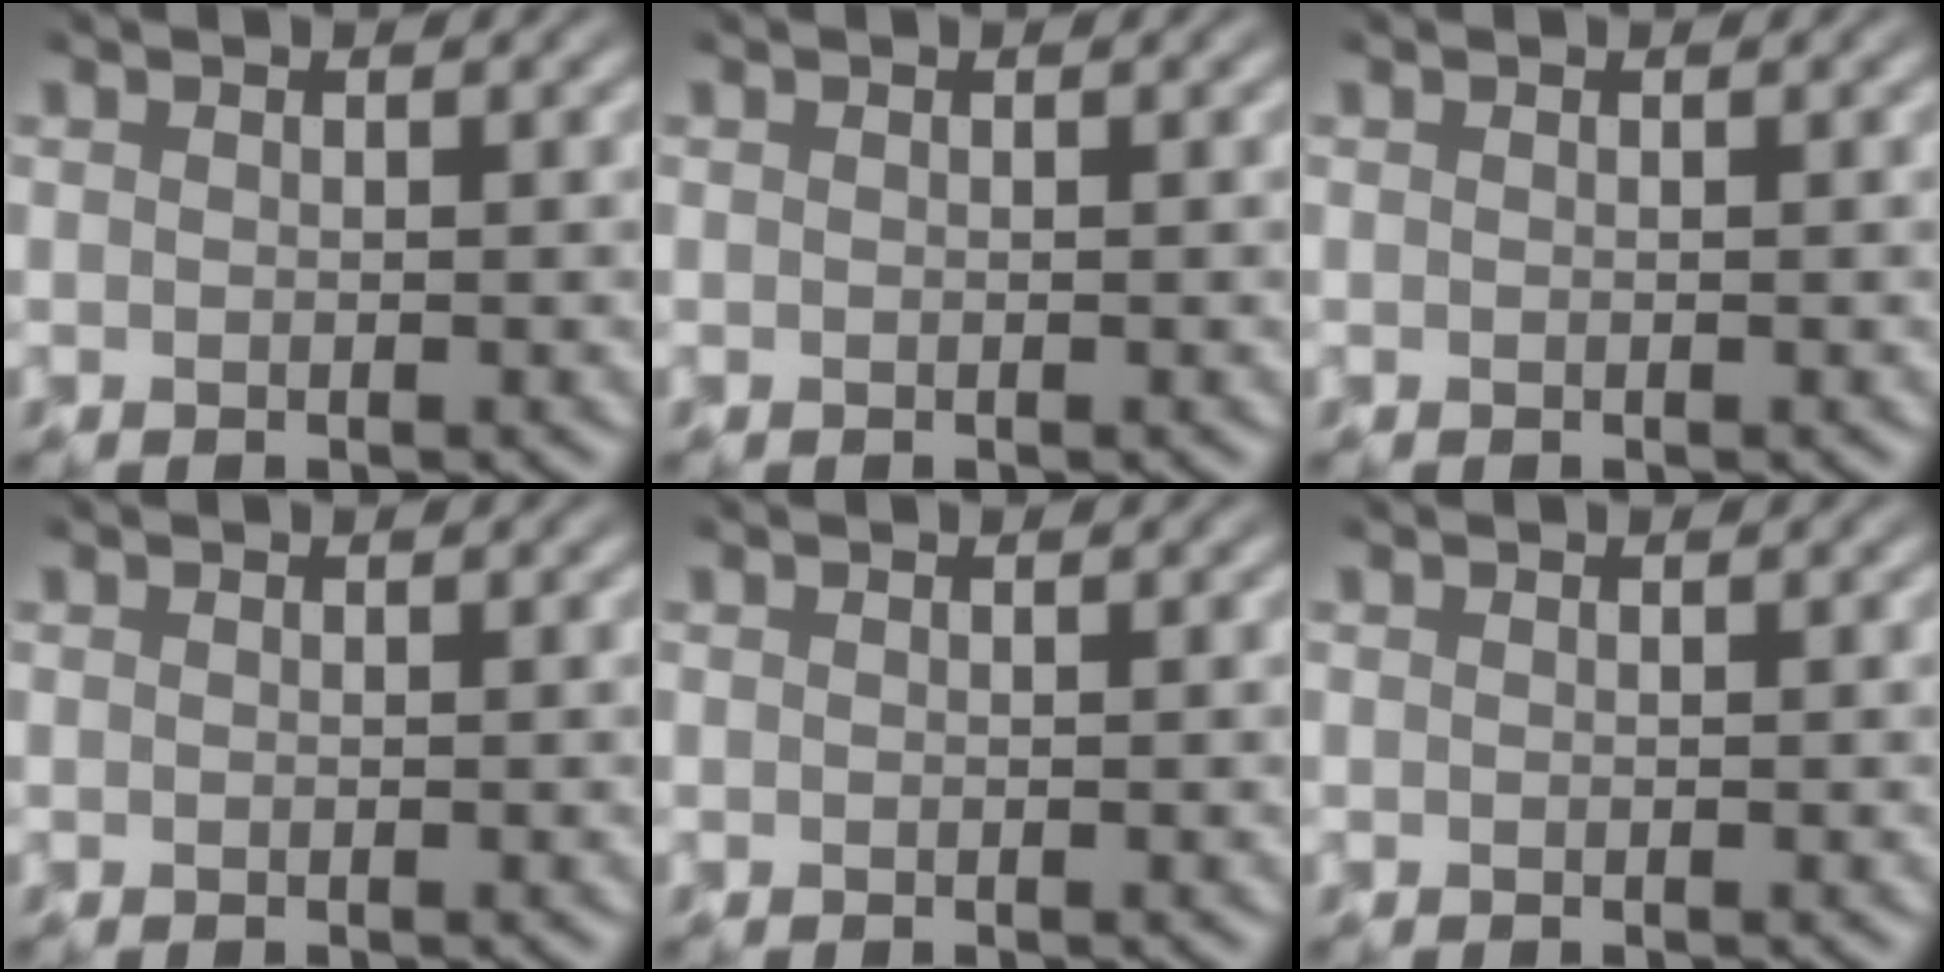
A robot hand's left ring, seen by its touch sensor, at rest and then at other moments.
{"total": 0.0}
{"total": 0.0}
{"total": 0.0}
{"total": 0.0}
{"total": 0.0}